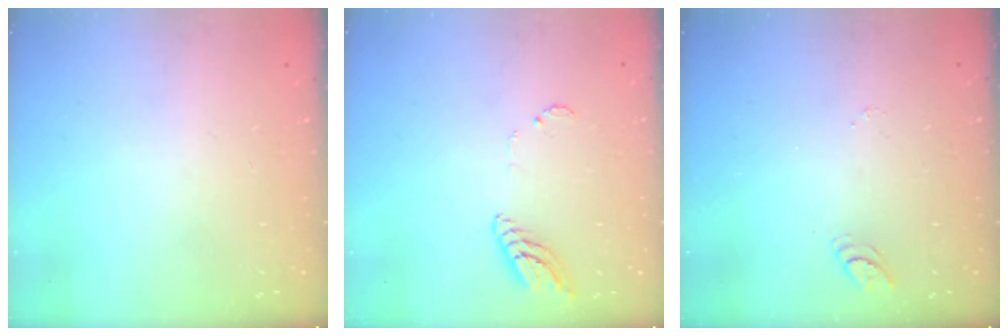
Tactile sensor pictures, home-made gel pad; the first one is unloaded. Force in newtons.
{"total": 8.8, "press": 8.8, "slide": 0.9}
{"total": 4.9, "press": 4.9, "slide": 0.5}